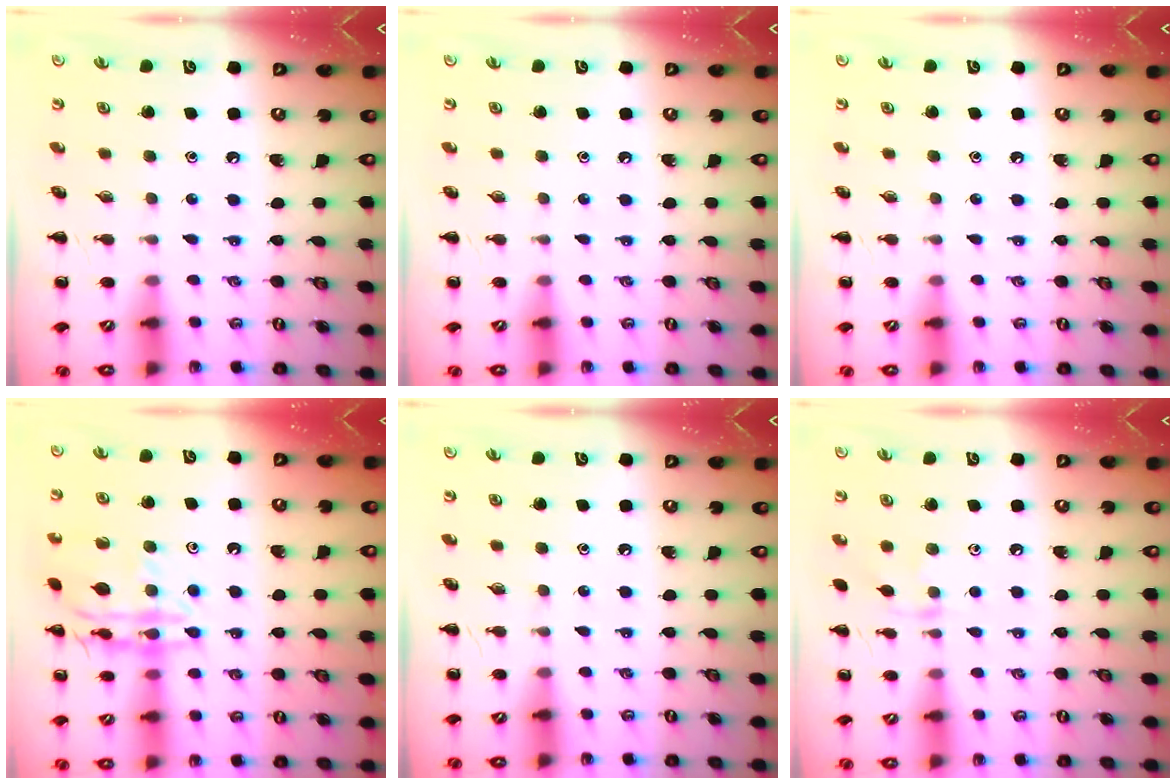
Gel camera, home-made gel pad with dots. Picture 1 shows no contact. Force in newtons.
{"total": 0.0}
{"total": 0.0}
{"total": 15.6, "press": 15.5, "slide": 1.3}
{"total": 0.0}
{"total": 4.9, "press": 4.7, "slide": 1.3}